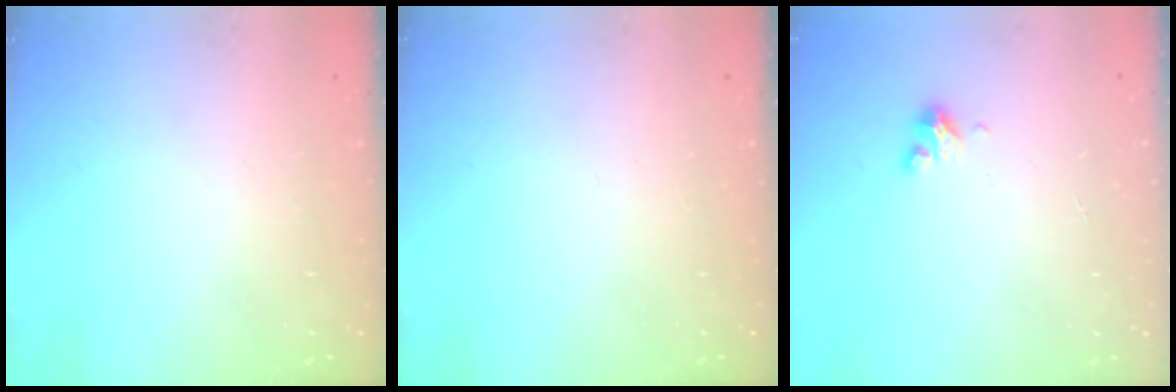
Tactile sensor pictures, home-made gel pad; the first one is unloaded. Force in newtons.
{"total": 0.0}
{"total": 3.5, "press": 3.5, "slide": 0.3}